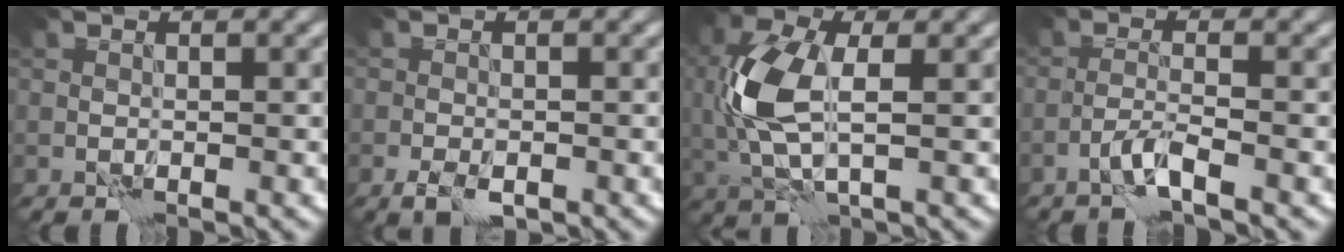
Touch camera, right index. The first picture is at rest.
{"total": 1.8, "force": [-1.0, 0.9, 1.2], "torque": [-0.022, -0.003, -0.020]}
{"total": 6.7, "force": [0.8, 3.4, 5.7], "torque": [-0.143, 0.002, 0.011]}
{"total": 1.9, "force": [-1.2, -0.1, 1.5], "torque": [-0.030, 0.004, -0.030]}